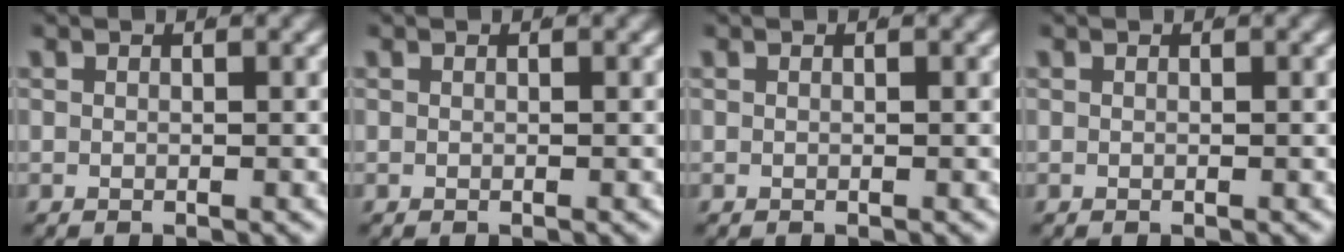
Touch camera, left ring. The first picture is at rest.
{"total": 0.0}
{"total": 0.0}
{"total": 0.0}